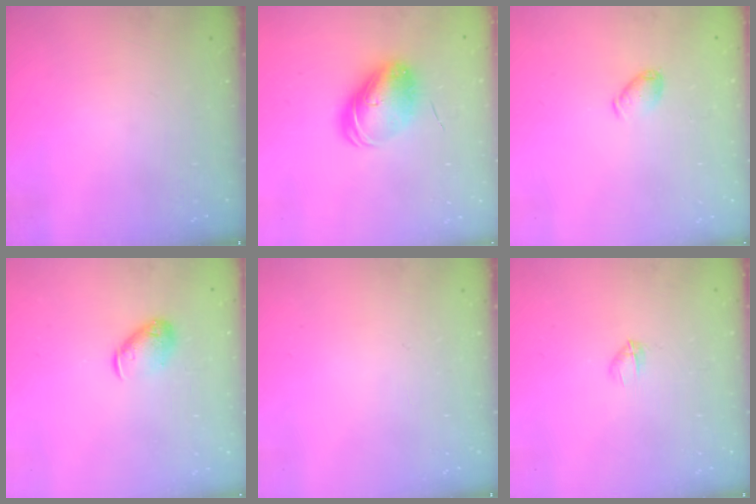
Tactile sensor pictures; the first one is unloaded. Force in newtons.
{"total": 9.7, "press": 9.6, "slide": 1.8}
{"total": 6.0, "press": 5.9, "slide": 1.1}
{"total": 8.4, "press": 8.3, "slide": 1.4}
{"total": 0.0}
{"total": 2.8, "press": 2.7, "slide": 0.7}